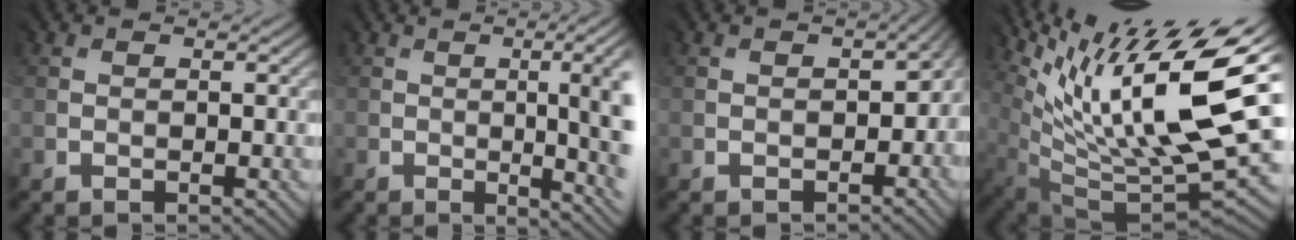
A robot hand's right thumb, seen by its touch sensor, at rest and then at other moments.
{"total": 8.8, "force": [-1.1, 2.9, 8.3], "torque": [-0.080, 0.008, -0.016]}
{"total": 3.2, "force": [-1.3, 2.1, 2.1], "torque": [-0.014, -0.009, -0.008]}
{"total": 15.4, "force": [6.8, 4.0, 13.2], "torque": [-0.258, 0.010, 0.127]}